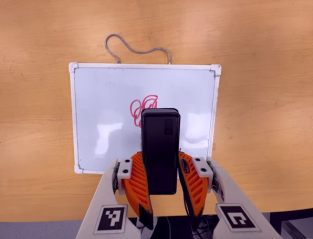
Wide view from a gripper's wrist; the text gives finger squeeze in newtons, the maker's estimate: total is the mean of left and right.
{"total": 8.2, "left": 6.0, "right": 10.4}